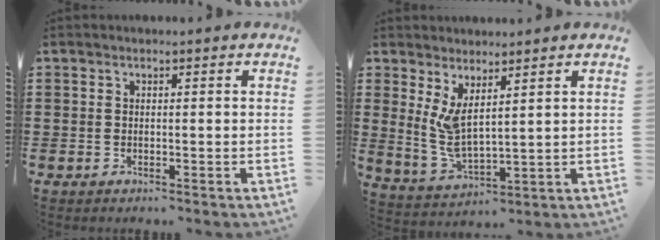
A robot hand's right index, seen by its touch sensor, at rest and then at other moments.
{"total": 5.3, "force": [2.3, 1.9, 4.4], "torque": [-0.112, -0.021, 0.038]}